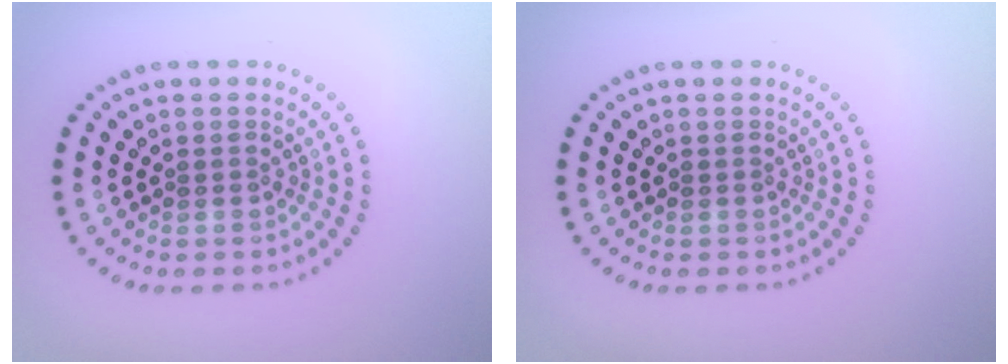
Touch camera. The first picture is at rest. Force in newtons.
{"total": 0.0}